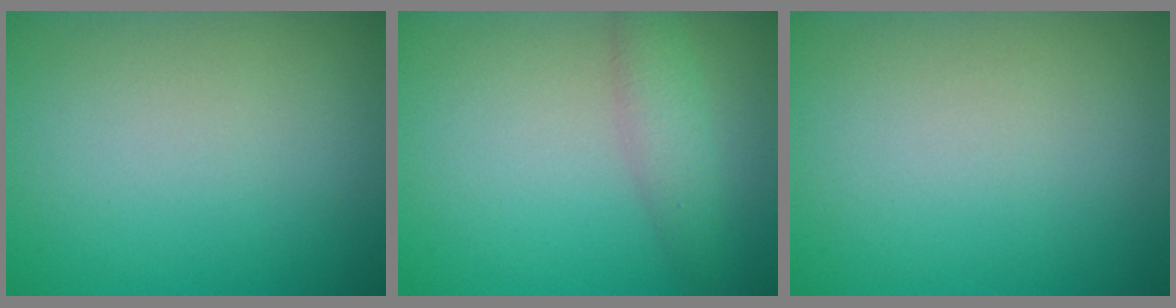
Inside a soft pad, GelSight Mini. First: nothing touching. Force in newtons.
{"total": 2.5, "press": 2.5, "slide": 0.0}
{"total": 0.0}